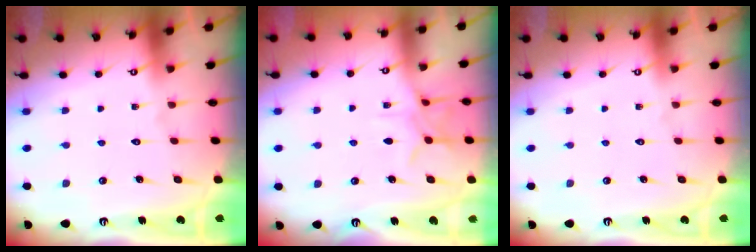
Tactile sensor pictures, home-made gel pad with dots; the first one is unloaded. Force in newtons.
{"total": 6.5, "press": 6.4, "slide": 0.7}
{"total": 0.0}